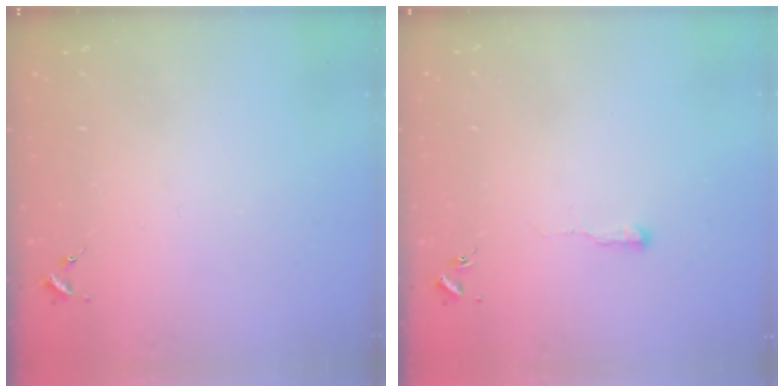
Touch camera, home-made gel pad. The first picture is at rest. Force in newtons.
{"total": 4.4, "press": 4.4, "slide": 0.5}